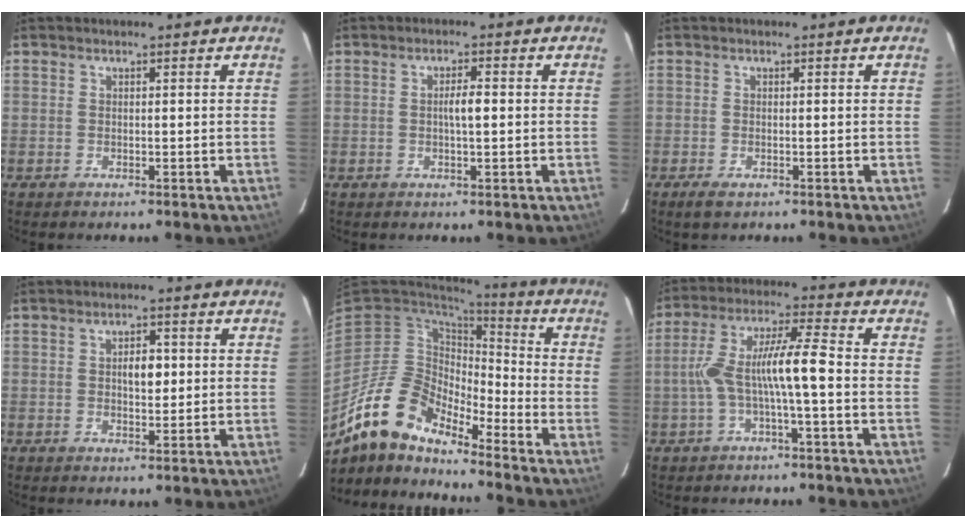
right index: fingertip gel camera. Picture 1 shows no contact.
{"total": 2.5, "force": [0.0, 0.3, 2.5], "torque": [-0.046, 0.001, -0.001]}
{"total": 1.7, "force": [-1.0, 0.7, 1.1], "torque": [-0.025, -0.003, -0.012]}
{"total": 3.5, "force": [0.4, 1.6, 3.1], "torque": [-0.049, 0.004, 0.009]}
{"total": 11.6, "force": [-9.8, 4.3, 4.5], "torque": [-0.092, 0.039, -0.186]}
{"total": 9.2, "force": [-1.4, 0.5, 9.1], "torque": [-0.179, 0.029, -0.031]}